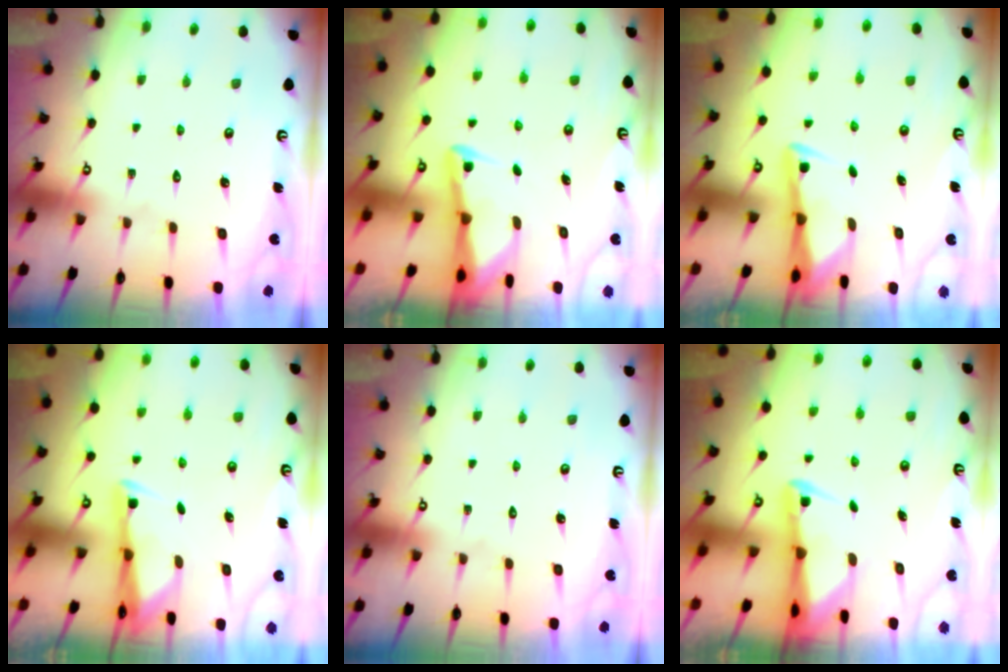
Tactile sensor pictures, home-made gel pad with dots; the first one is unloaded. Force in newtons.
{"total": 3.3, "press": 3.3, "slide": 0.3}
{"total": 3.1, "press": 3.1, "slide": 0.3}
{"total": 2.7, "press": 2.7, "slide": 0.4}
{"total": 0.0}
{"total": 2.5, "press": 2.5, "slide": 0.5}